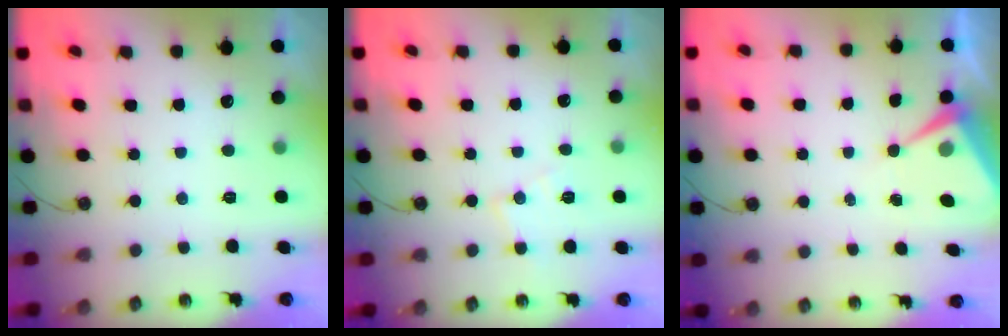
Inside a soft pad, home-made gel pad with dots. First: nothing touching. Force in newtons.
{"total": 8.9, "press": 8.9, "slide": 0.6}
{"total": 7.0, "press": 7.0, "slide": 0.4}